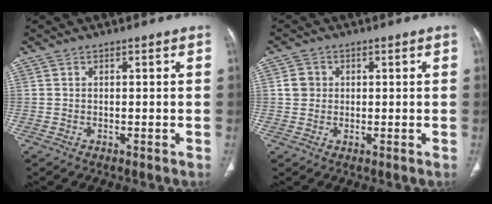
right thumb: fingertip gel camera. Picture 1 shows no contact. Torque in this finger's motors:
{"motor_torque": [0.29, 0.26, -0.25, -0.63, 0.02]}